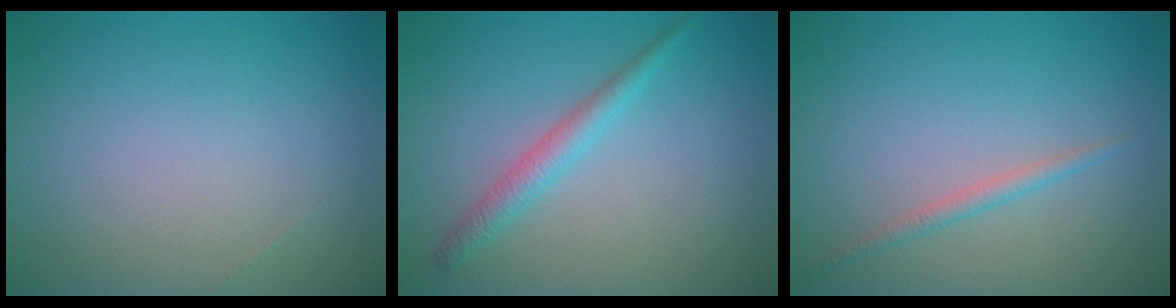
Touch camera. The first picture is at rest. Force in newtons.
{"total": 2.2, "press": 2.2, "slide": 0.1}
{"total": 1.2, "press": 1.2, "slide": 0.1}